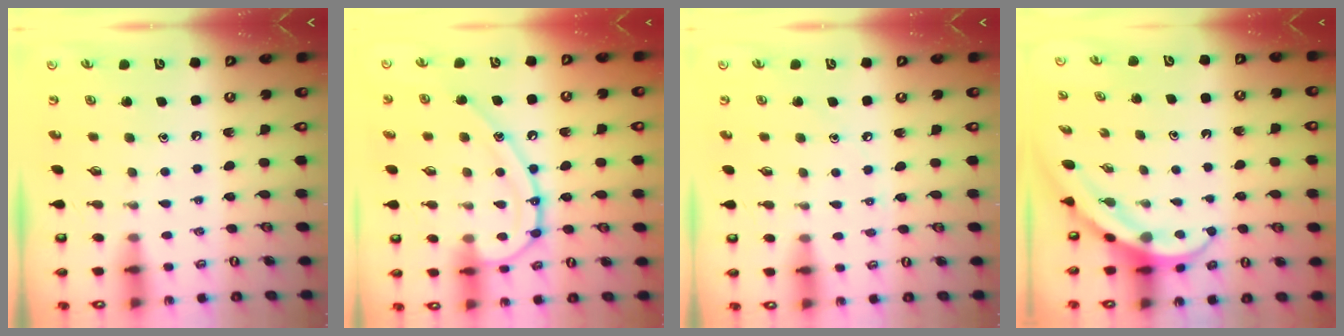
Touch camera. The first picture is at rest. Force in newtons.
{"total": 14.9, "press": 14.8, "slide": 1.4}
{"total": 2.3, "press": 2.3, "slide": 0.3}
{"total": 4.0, "press": 4.0, "slide": 0.4}